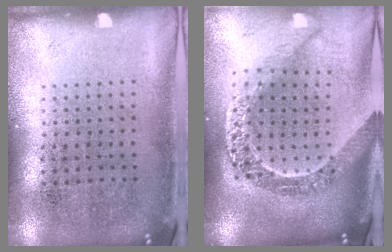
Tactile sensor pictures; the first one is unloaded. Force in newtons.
{"total": 2.7, "press": 2.2, "slide": 1.6}